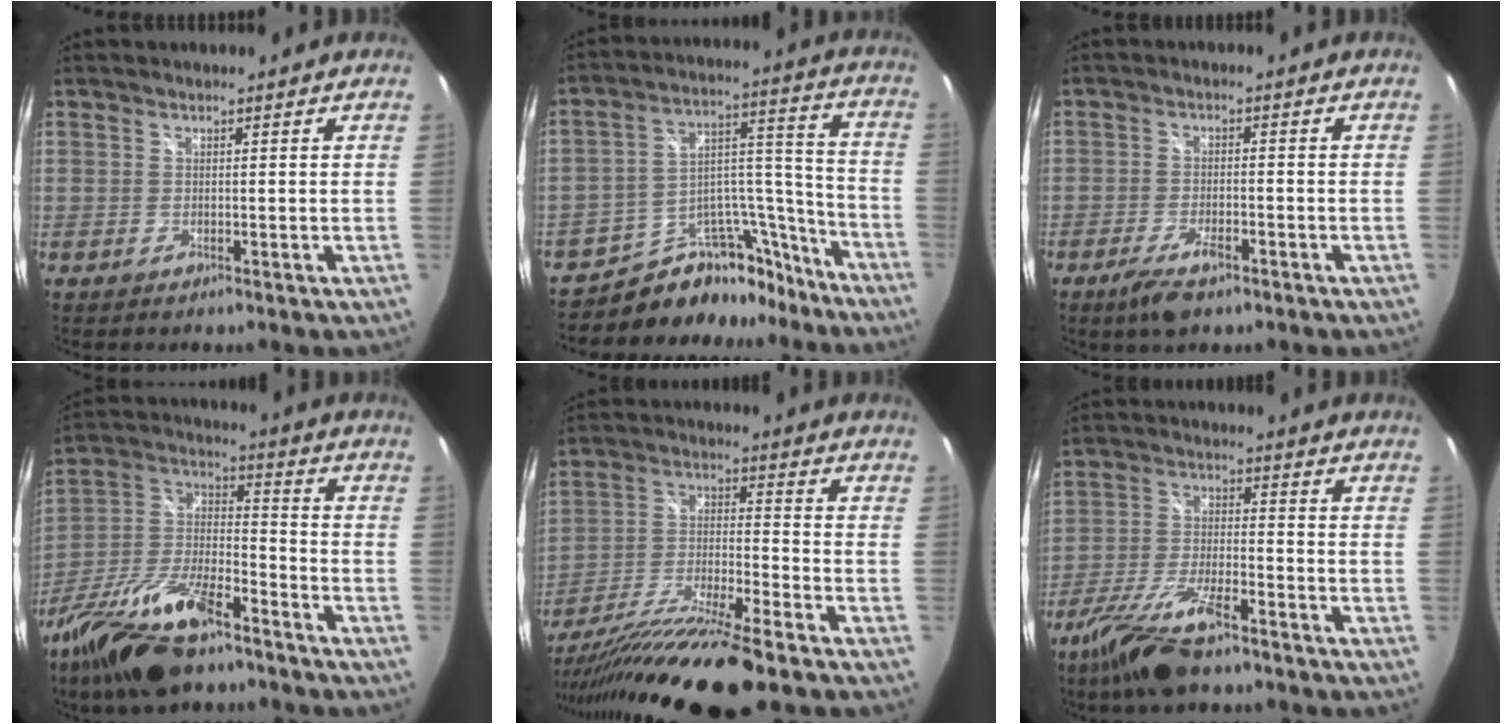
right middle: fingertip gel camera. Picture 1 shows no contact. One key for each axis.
{"total": 16.8, "fx": -14.2, "fy": 7.9, "fz": 4.5, "tx": -0.065, "ty": 0.079, "tz": -0.205}
{"total": 6.2, "fx": -4.2, "fy": 2.2, "fz": 4.0, "tx": -0.097, "ty": -0.010, "tz": -0.072}
{"total": 20.4, "fx": -13.8, "fy": 7.3, "fz": 13.2, "tx": -0.272, "ty": -0.014, "tz": -0.251}
{"total": 19.1, "fx": -15.0, "fy": 0.3, "fz": 11.8, "tx": -0.223, "ty": -0.049, "tz": -0.260}
{"total": 12.8, "fx": -9.5, "fy": 3.5, "fz": 7.9, "tx": -0.171, "ty": -0.023, "tz": -0.176}